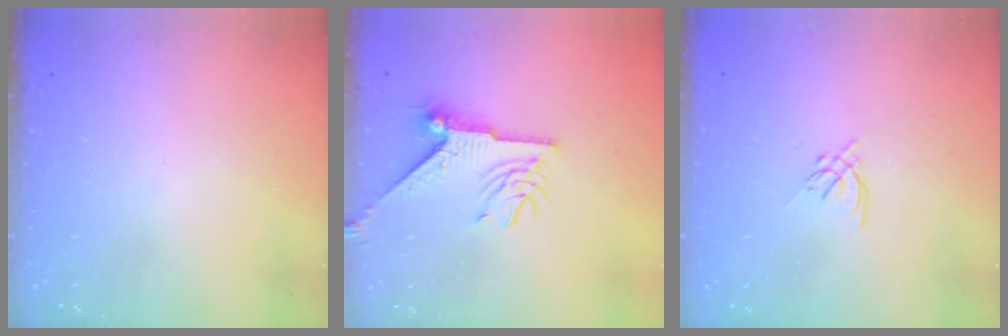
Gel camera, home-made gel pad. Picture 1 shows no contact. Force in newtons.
{"total": 9.7, "press": 9.7, "slide": 0.3}
{"total": 1.3, "press": 1.1, "slide": 0.6}